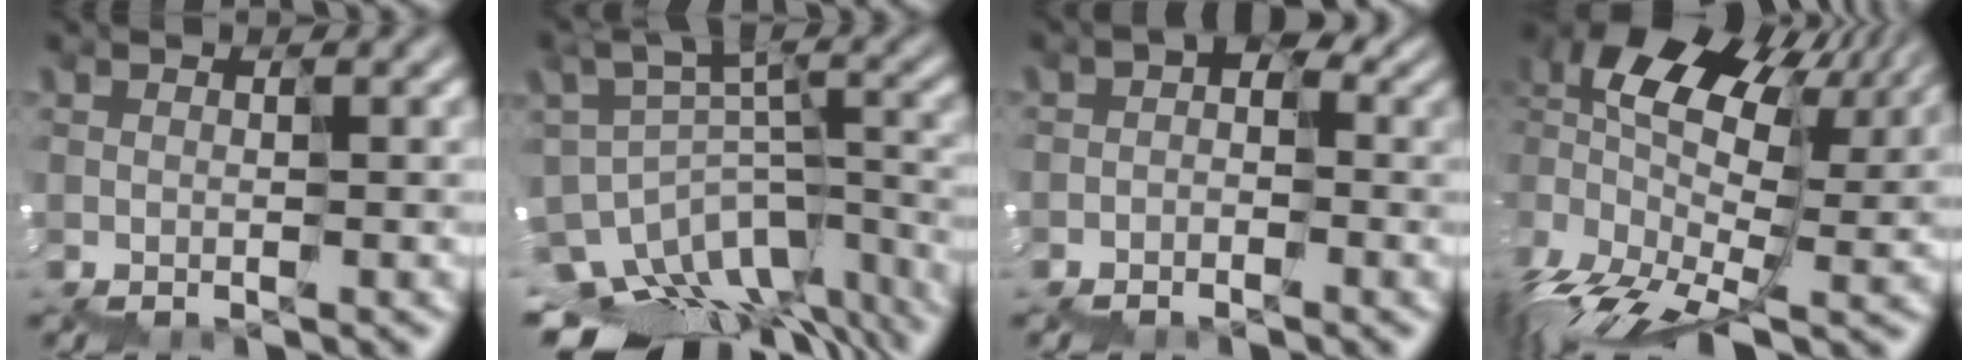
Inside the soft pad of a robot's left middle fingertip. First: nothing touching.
{"total": 10.0, "force": [-7.0, 5.5, 4.5], "torque": [-0.092, 0.009, -0.076]}
{"total": 2.6, "force": [-0.5, 1.9, 1.7], "torque": [-0.029, 0.011, -0.012]}
{"total": 13.5, "force": [2.7, 7.3, 11.0], "torque": [-0.246, 0.014, 0.061]}